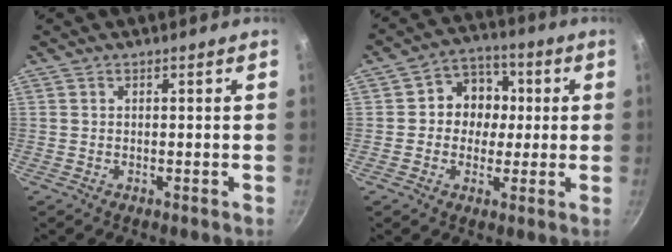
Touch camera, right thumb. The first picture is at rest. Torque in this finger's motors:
{"motor_torque": [-0.12, 0.30, 0.22, 0.15, -0.02]}